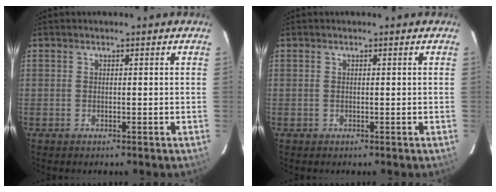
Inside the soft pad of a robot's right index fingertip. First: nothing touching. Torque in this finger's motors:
{"motor_torque": [-0.03, -0.01, -0.01, 0.01]}